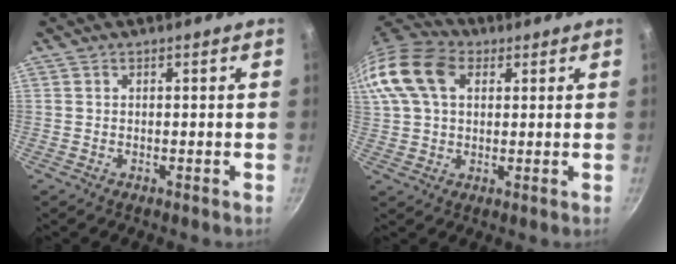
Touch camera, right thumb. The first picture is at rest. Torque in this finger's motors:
{"motor_torque": [-0.80, 1.14, 0.33, -0.28, 0.13]}